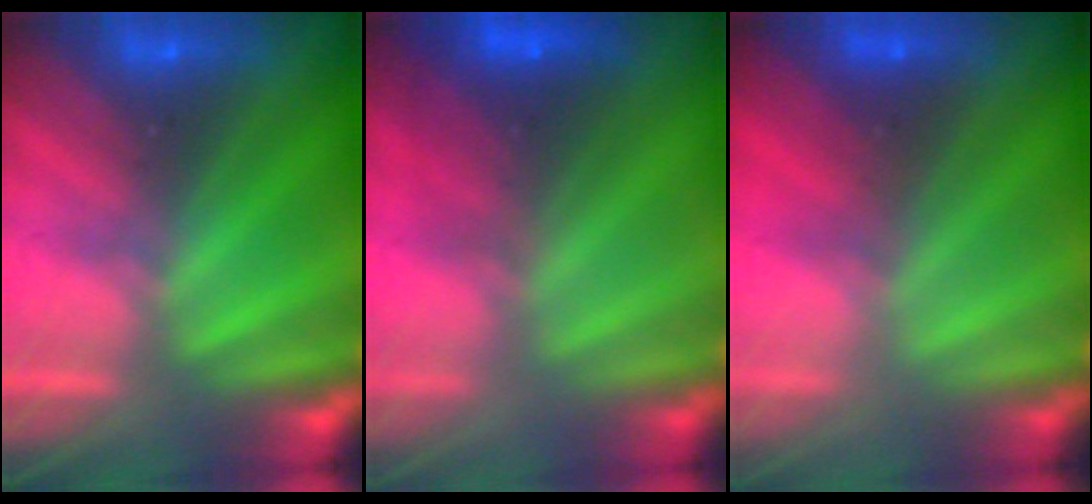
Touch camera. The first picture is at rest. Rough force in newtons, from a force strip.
{"total": 2.9}
{"total": 1.5}